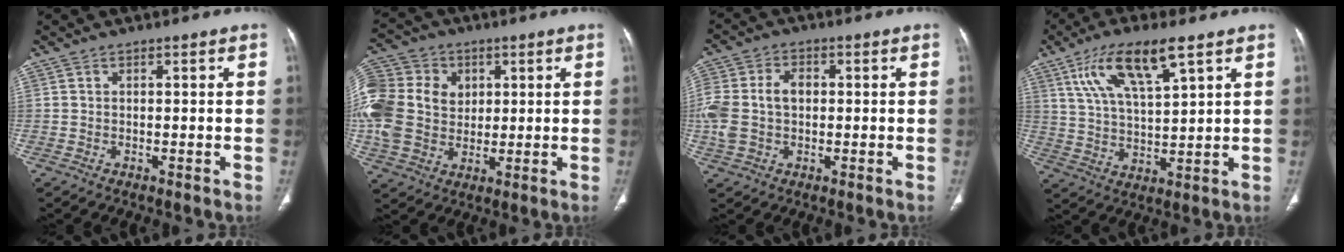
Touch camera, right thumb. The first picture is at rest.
{"total": 22.1, "force": [3.1, 17.8, 12.7], "torque": [-0.304, 0.035, 0.069]}
{"total": 10.9, "force": [0.1, 7.6, 7.7], "torque": [-0.182, 0.024, 0.006]}
{"total": 12.5, "force": [6.6, 3.6, 10.0], "torque": [-0.186, -0.016, 0.129]}